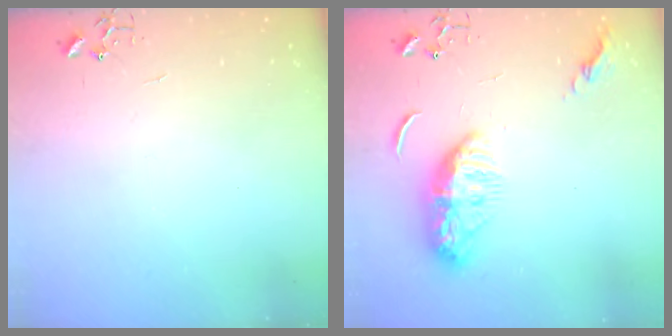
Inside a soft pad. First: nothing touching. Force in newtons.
{"total": 11.4, "press": 11.3, "slide": 0.9}